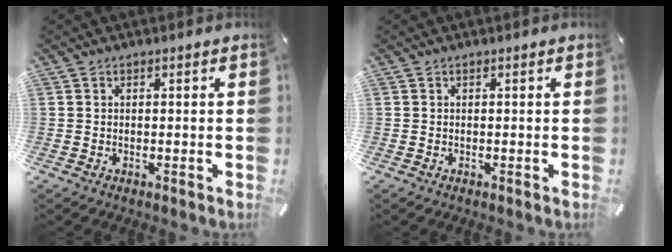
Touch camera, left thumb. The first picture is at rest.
{"total": 0.0}